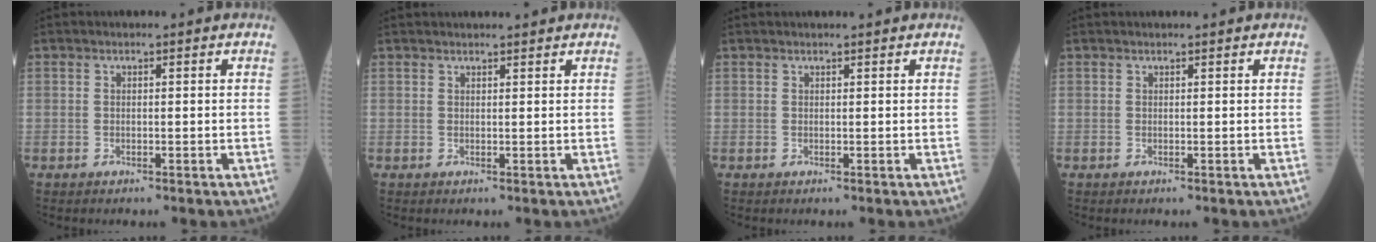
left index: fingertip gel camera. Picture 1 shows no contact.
{"total": 4.5, "force": [4.3, 0.4, 1.2], "torque": [-0.013, 0.024, 0.054]}
{"total": 2.2, "force": [2.1, 0.1, 0.6], "torque": [-0.005, 0.016, 0.028]}
{"total": 1.6, "force": [1.6, 0.0, 0.4], "torque": [-0.006, 0.013, 0.023]}